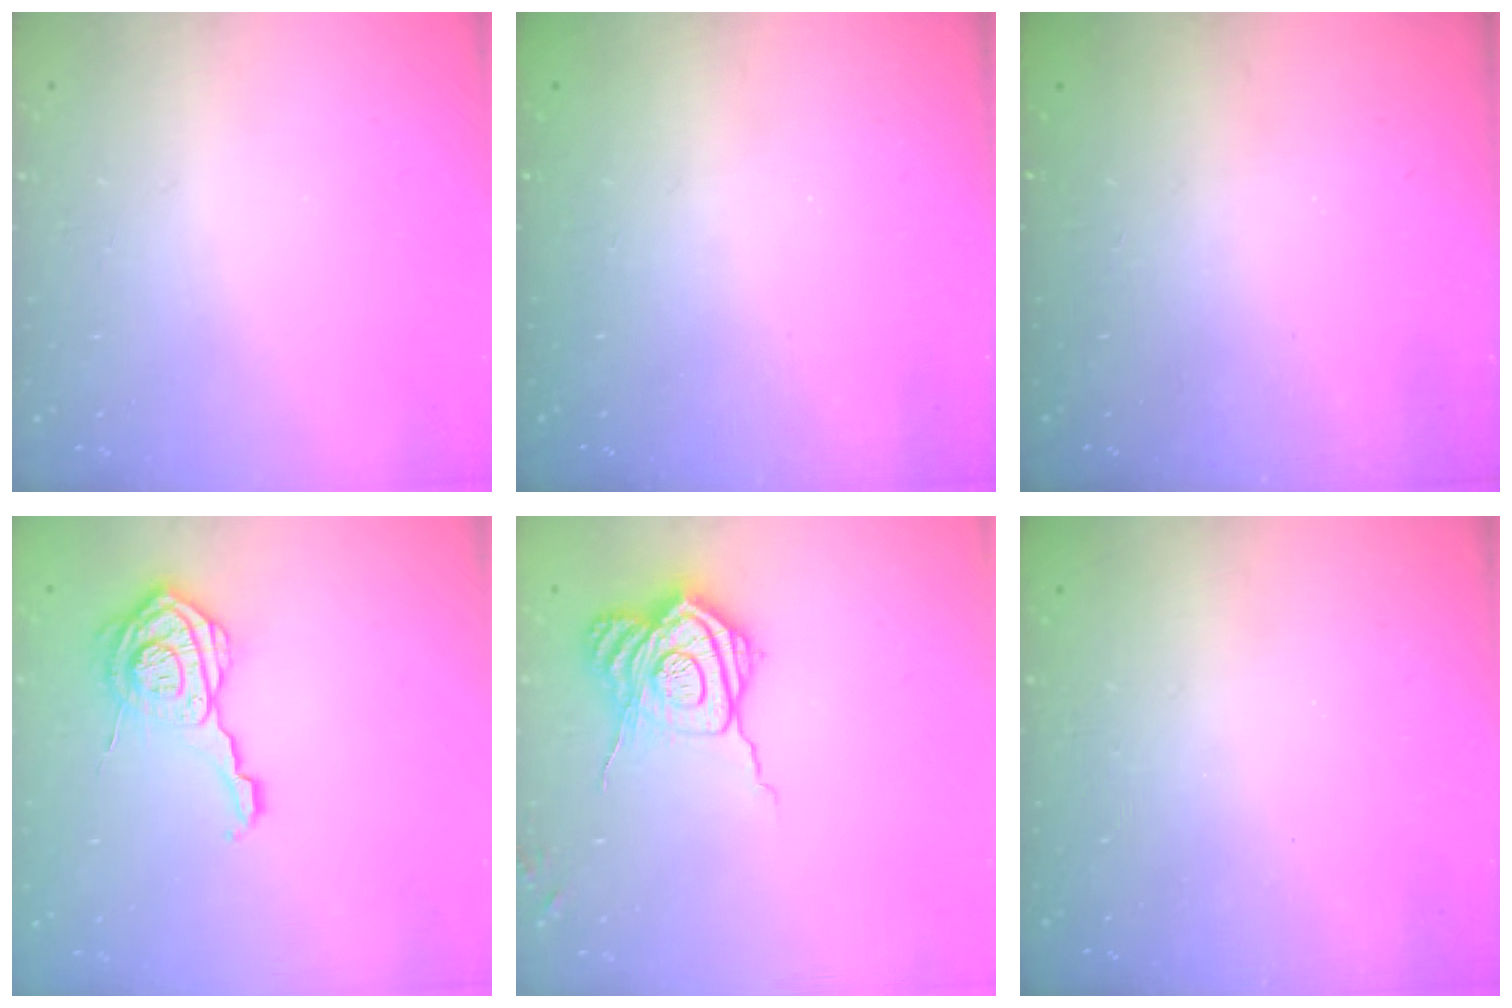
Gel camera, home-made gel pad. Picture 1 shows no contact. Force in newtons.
{"total": 2.3, "press": 2.2, "slide": 0.8}
{"total": 2.3, "press": 2.2, "slide": 0.8}
{"total": 11.7, "press": 11.6, "slide": 0.7}
{"total": 16.2, "press": 16.2, "slide": 0.5}
{"total": 2.4, "press": 2.3, "slide": 0.8}